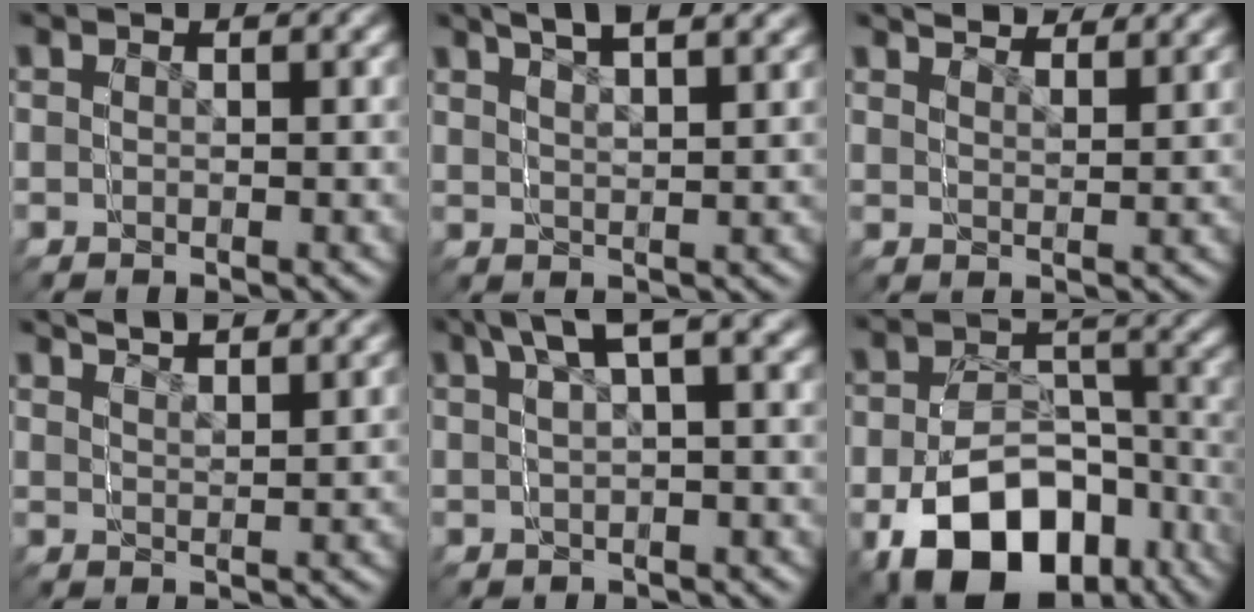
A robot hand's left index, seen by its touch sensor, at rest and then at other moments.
{"total": 3.2, "force": [3.1, 0.2, 0.7], "torque": [-0.021, 0.014, 0.043]}
{"total": 3.0, "force": [2.9, 0.6, 0.2], "torque": [-0.005, 0.008, 0.043]}
{"total": 3.5, "force": [3.3, 0.9, 0.4], "torque": [-0.017, 0.011, 0.048]}
{"total": 1.5, "force": [1.3, -0.3, 0.8], "torque": [-0.024, 0.014, 0.015]}
{"total": 9.0, "force": [-5.6, 7.0, 1.1], "torque": [-0.054, -0.062, -0.066]}